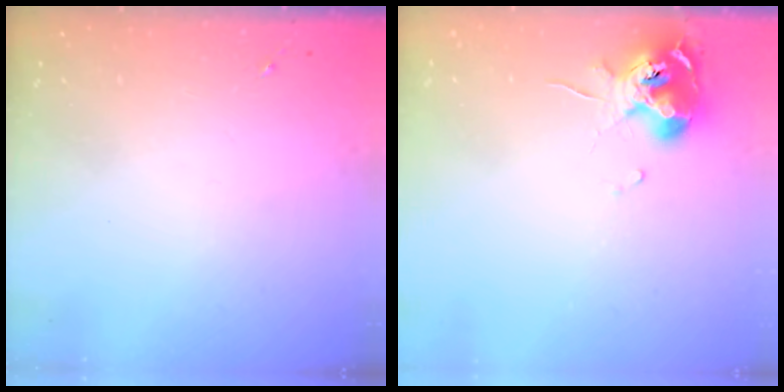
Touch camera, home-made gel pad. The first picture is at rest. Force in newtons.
{"total": 10.8, "press": 10.7, "slide": 1.2}